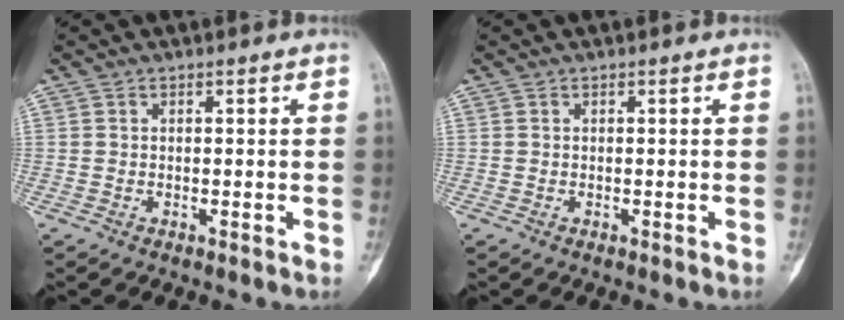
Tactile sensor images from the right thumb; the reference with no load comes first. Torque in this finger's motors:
{"motor_torque": [0.00, 0.00, 0.08, -0.07, 0.02]}